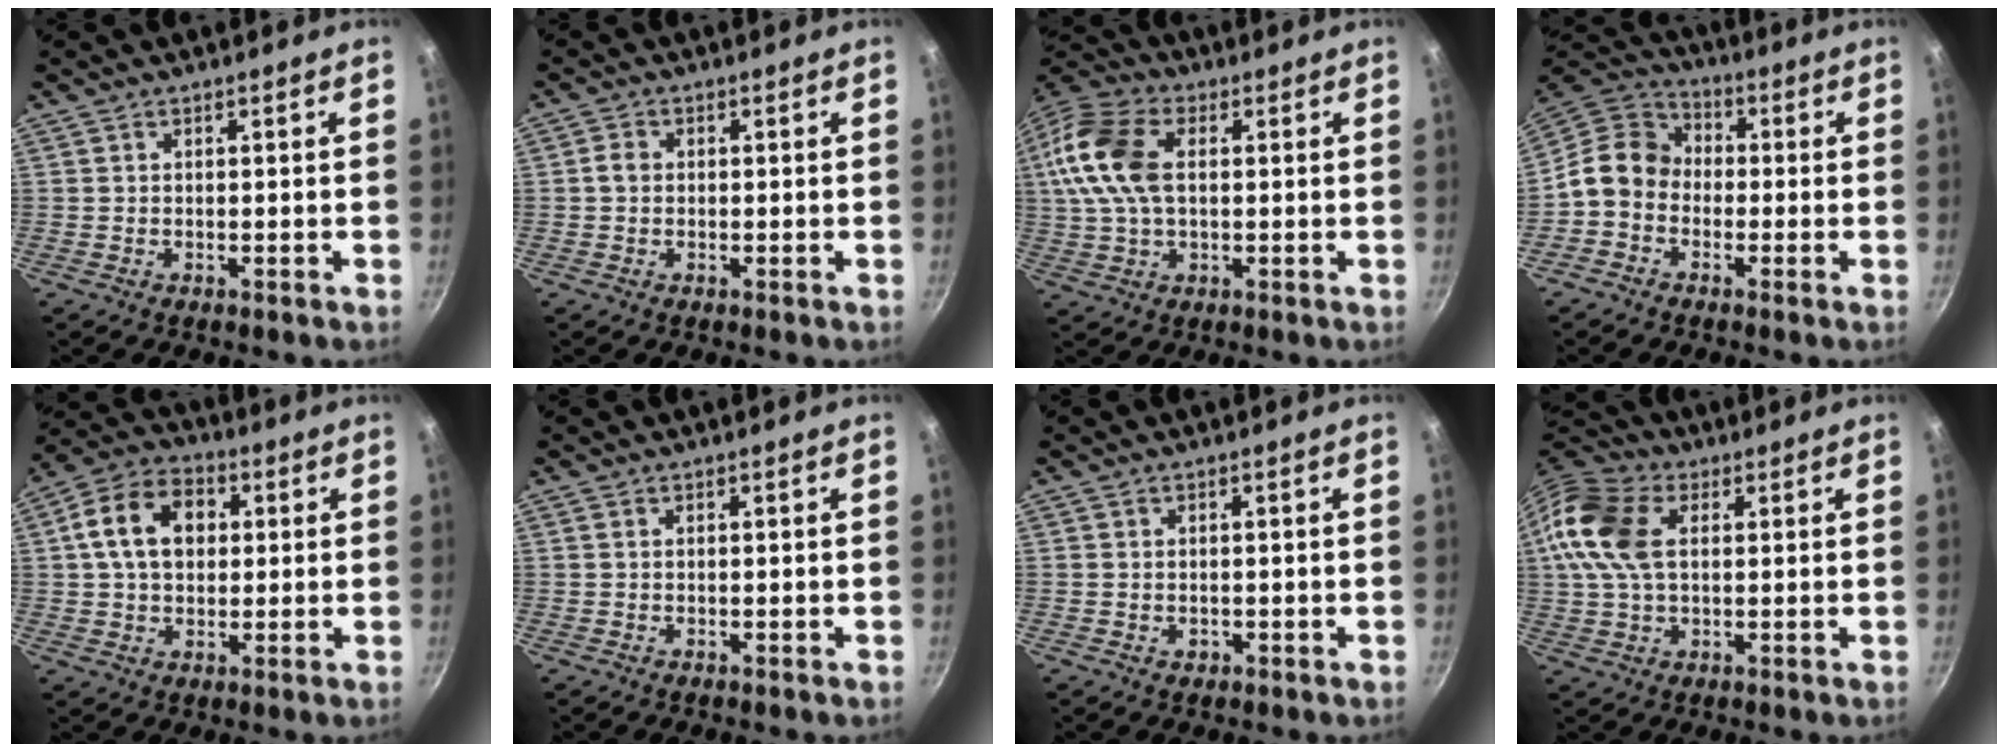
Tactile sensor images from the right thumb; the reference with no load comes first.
{"total": 2.1, "force": [0.1, 1.7, 1.2], "torque": [-0.019, 0.008, -0.002]}
{"total": 15.3, "force": [2.3, 9.4, 11.9], "torque": [-0.235, 0.022, 0.031]}
{"total": 10.2, "force": [-1.9, 8.4, 5.3], "torque": [-0.070, 0.040, -0.065]}
{"total": 12.3, "force": [2.3, 8.9, 8.2], "torque": [-0.118, 0.016, 0.025]}
{"total": 0.0}
{"total": 1.0, "force": [-0.2, 0.9, 0.5], "torque": [-0.005, 0.000, -0.003]}
{"total": 13.9, "force": [2.8, 8.9, 10.4], "torque": [-0.202, 0.018, 0.039]}